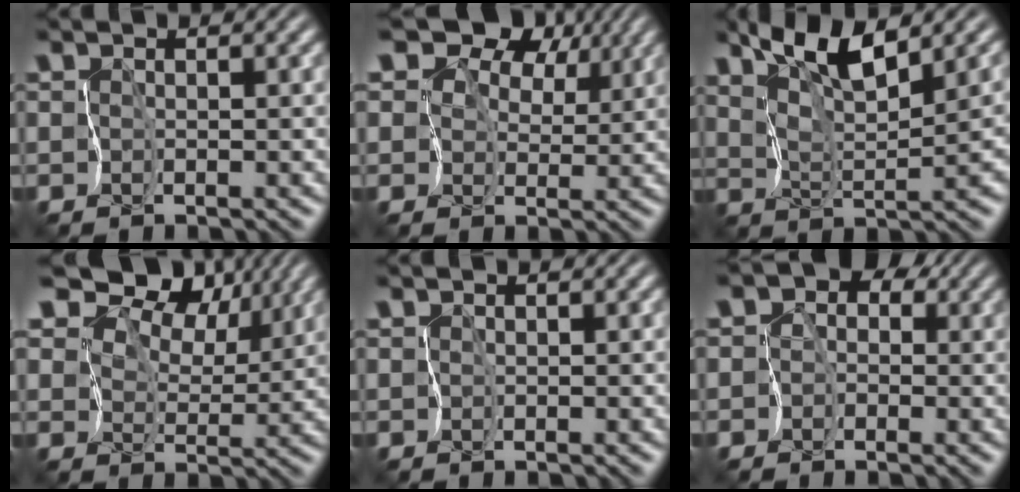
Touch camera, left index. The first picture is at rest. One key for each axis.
{"total": 11.2, "fx": 6.8, "fy": 6.8, "fz": 5.8, "tx": -0.108, "ty": 0.043, "tz": 0.082}
{"total": 5.7, "fx": 4.3, "fy": 0.5, "fz": 3.7, "tx": -0.069, "ty": 0.009, "tz": 0.079}
{"total": 12.5, "fx": 9.0, "fy": 6.1, "fz": 6.1, "tx": -0.130, "ty": 0.026, "tz": 0.144}
{"total": 0.0}
{"total": 5.7, "fx": 0.8, "fy": 4.9, "fz": 2.7, "tx": -0.020, "ty": 0.038, "tz": -0.038}